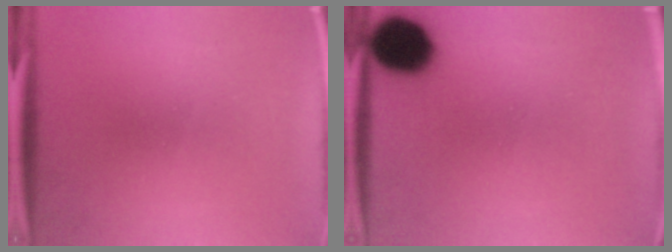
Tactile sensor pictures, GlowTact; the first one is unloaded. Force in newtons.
{"total": 13.4}